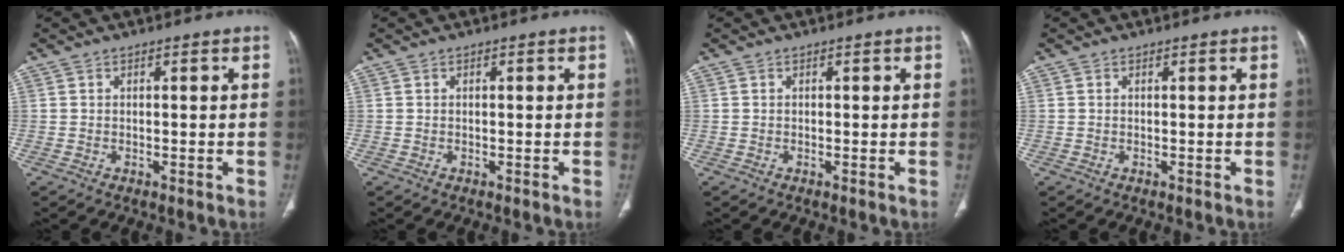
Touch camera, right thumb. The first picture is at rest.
{"total": 0.0}
{"total": 0.0}
{"total": 0.0}